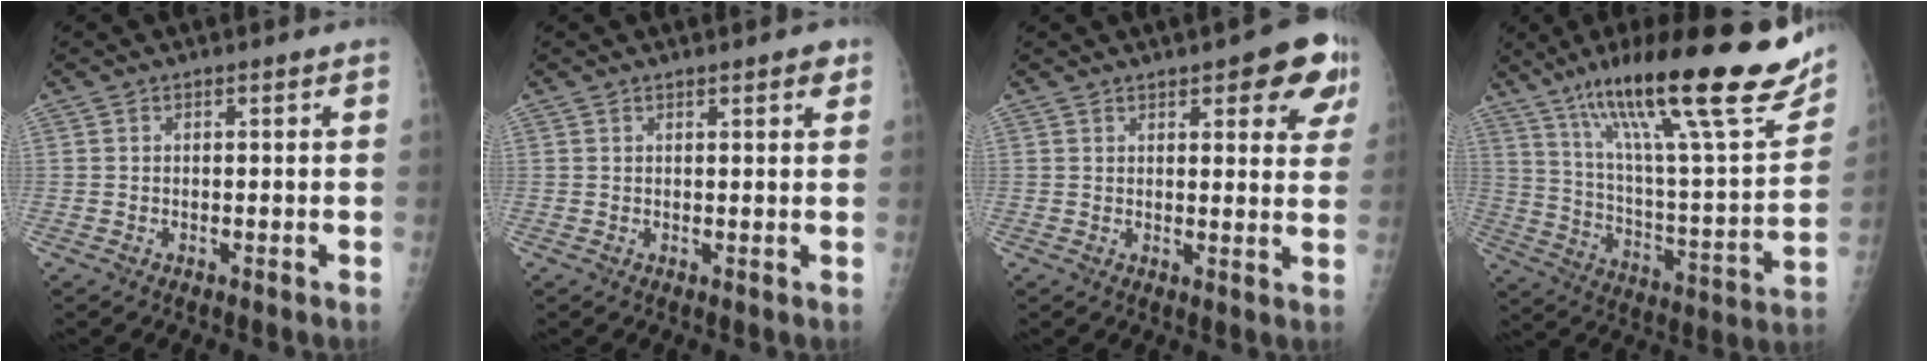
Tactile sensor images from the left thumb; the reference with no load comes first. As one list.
[{"total": 2.2, "force": [1.4, 0.6, 1.6], "torque": [-0.016, -0.005, 0.016]}, {"total": 10.2, "force": [5.3, 3.7, 7.9], "torque": [-0.056, -0.016, 0.056]}, {"total": 31.2, "force": [18.4, 6.3, 24.4], "torque": [-0.328, -0.039, 0.287]}]